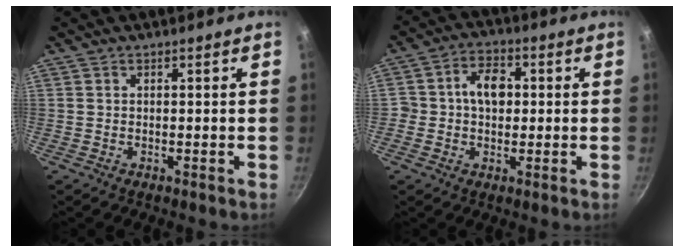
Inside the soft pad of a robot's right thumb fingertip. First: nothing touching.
{"total": 7.0, "force": [0.4, 5.5, 4.3], "torque": [-0.040, 0.011, -0.003]}